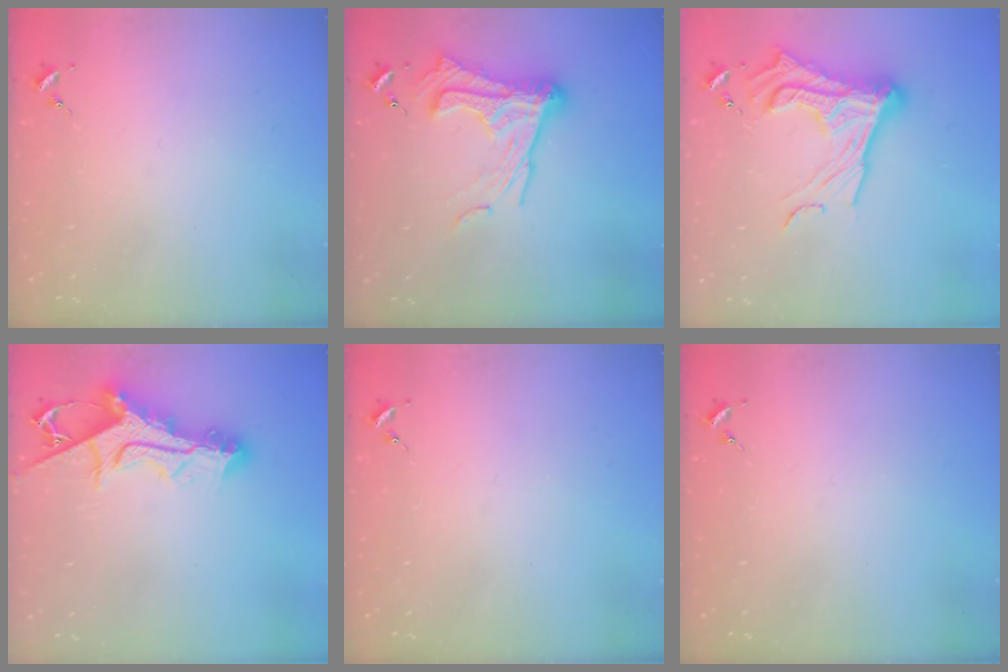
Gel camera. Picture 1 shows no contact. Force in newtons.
{"total": 16.8, "press": 16.7, "slide": 1.6}
{"total": 20.4, "press": 20.4, "slide": 1.5}
{"total": 15.2, "press": 15.1, "slide": 0.7}
{"total": 0.0}
{"total": 0.0}